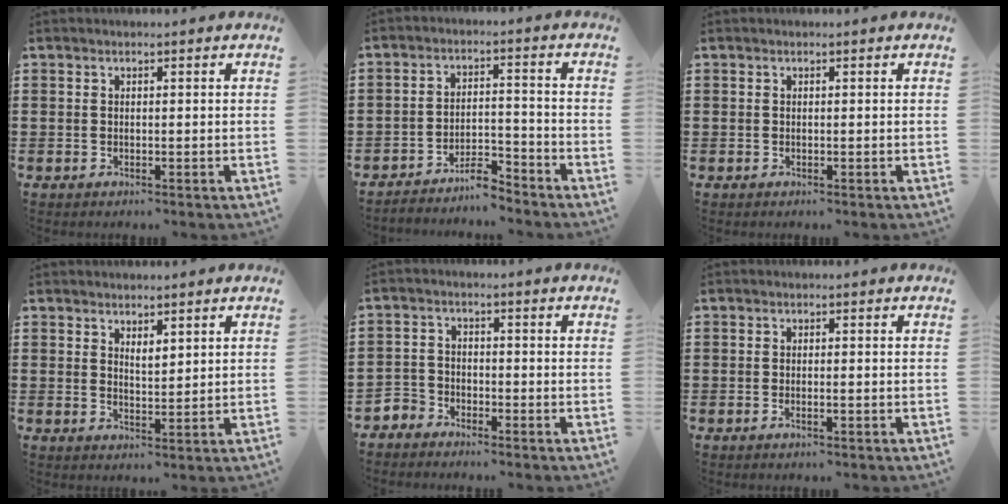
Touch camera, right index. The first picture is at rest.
{"total": 4.8, "force": [-4.6, 0.7, 1.2], "torque": [-0.023, 0.009, -0.091]}
{"total": 0.0}
{"total": 2.0, "force": [1.8, 0.5, 0.7], "torque": [-0.017, 0.003, 0.033]}
{"total": 2.8, "force": [-2.5, 1.1, -0.1], "torque": [-0.015, 0.001, -0.058]}
{"total": 0.8, "force": [-0.4, 0.1, 0.8], "torque": [-0.015, -0.005, -0.006]}